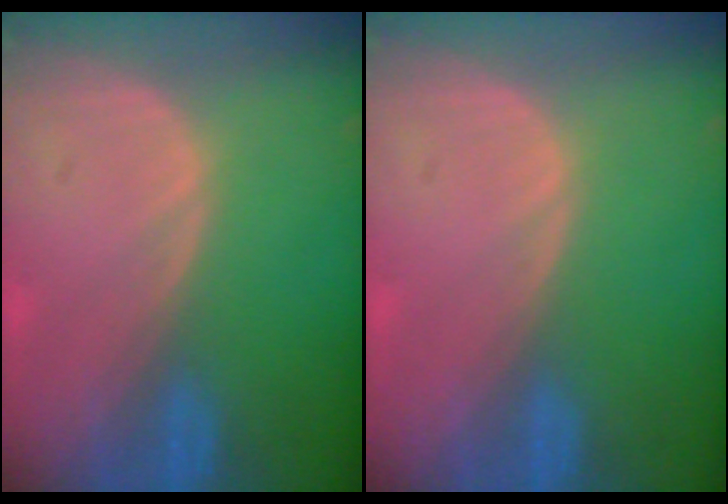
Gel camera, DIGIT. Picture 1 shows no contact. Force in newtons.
{"total": 0.0}